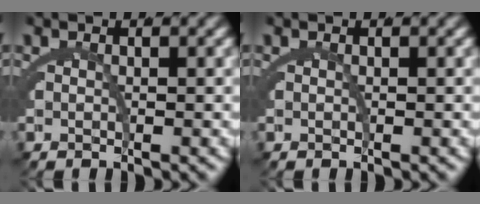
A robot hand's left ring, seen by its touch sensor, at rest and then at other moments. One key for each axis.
{"total": 0.0}